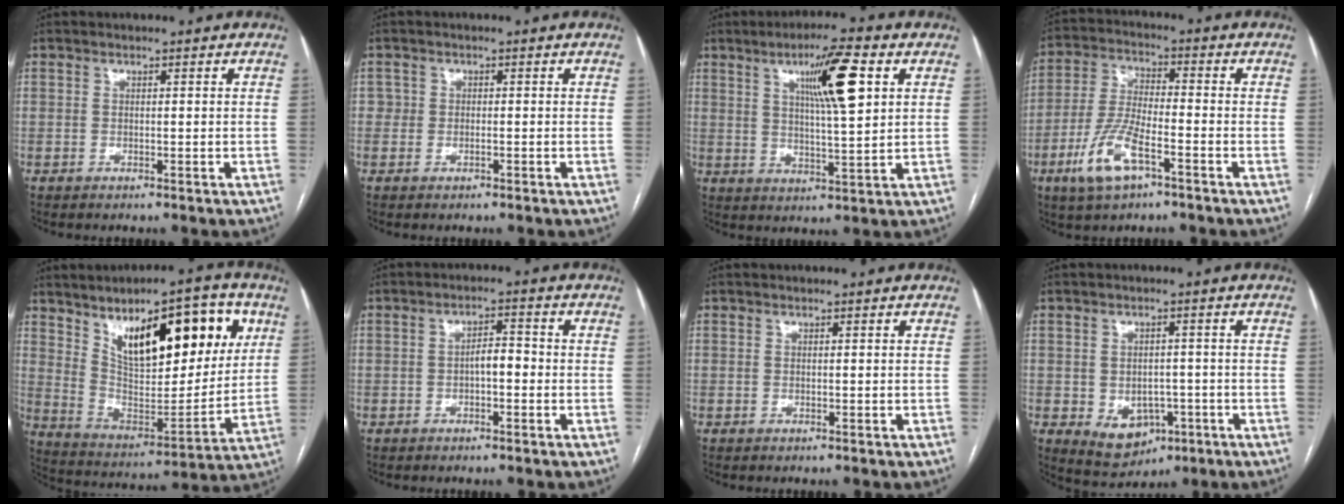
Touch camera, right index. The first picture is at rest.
{"total": 1.3, "force": [0.0, 1.3, 0.1], "torque": [0.008, 0.005, -0.003]}
{"total": 10.8, "force": [4.2, 1.0, 10.0], "torque": [-0.164, 0.005, 0.066]}
{"total": 9.9, "force": [-5.0, 2.7, 8.1], "torque": [-0.179, -0.006, -0.094]}
{"total": 23.2, "force": [10.1, 8.6, 19.1], "torque": [-0.301, 0.023, 0.171]}
{"total": 3.3, "force": [-0.7, 1.3, 3.0], "torque": [-0.047, 0.014, -0.010]}
{"total": 0.0}
{"total": 6.7, "force": [-2.3, 5.0, 3.8], "torque": [-0.055, 0.007, -0.020]}